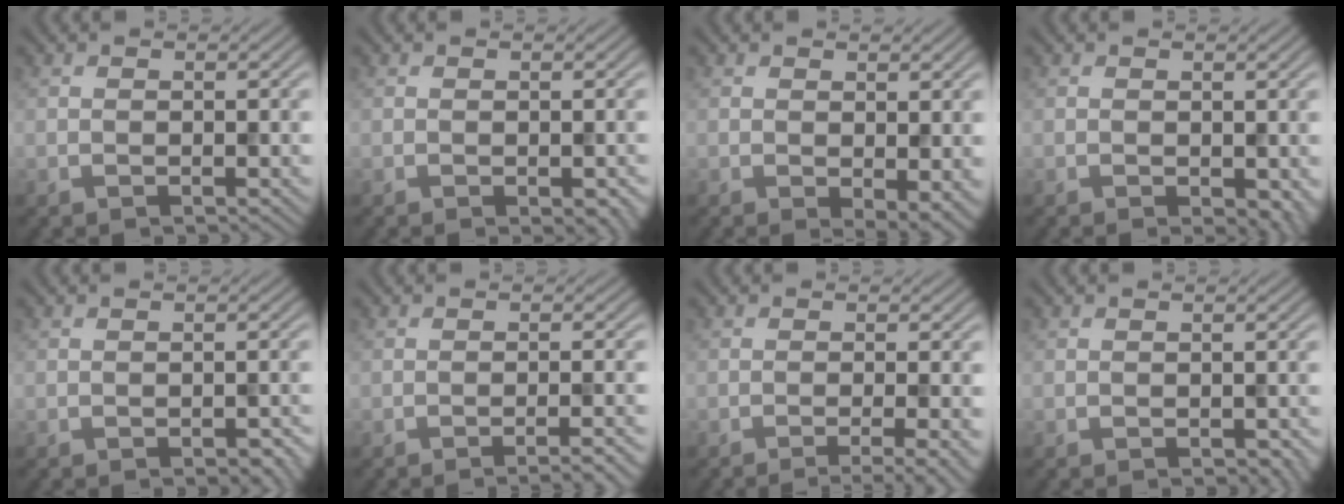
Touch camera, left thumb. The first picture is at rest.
{"total": 2.1, "force": [-1.0, 0.9, 1.7], "torque": [-0.024, -0.009, -0.006]}
{"total": 3.2, "force": [-0.3, 1.4, 2.8], "torque": [-0.043, -0.010, -0.002]}
{"total": 2.2, "force": [-0.5, 1.3, 1.8], "torque": [-0.025, -0.013, -0.003]}
{"total": 2.3, "force": [-1.5, 0.8, 1.6], "torque": [-0.018, -0.002, -0.014]}
{"total": 3.5, "force": [-2.1, 0.6, 2.7], "torque": [-0.029, 0.008, -0.041]}
{"total": 4.3, "force": [-2.1, 0.7, 3.7], "torque": [-0.045, 0.003, -0.039]}
{"total": 1.4, "force": [-0.9, 0.6, 0.9], "torque": [-0.013, -0.005, -0.005]}